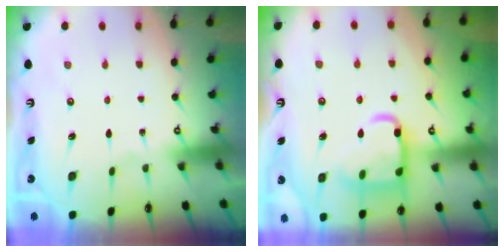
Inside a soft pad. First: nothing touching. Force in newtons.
{"total": 15.5, "press": 15.4, "slide": 1.5}